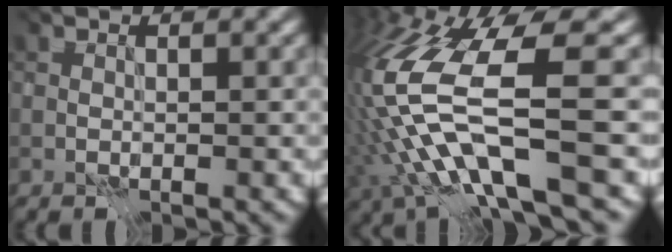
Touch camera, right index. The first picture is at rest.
{"total": 11.3, "force": [-4.1, 1.1, 10.5], "torque": [-0.236, -0.019, -0.034]}